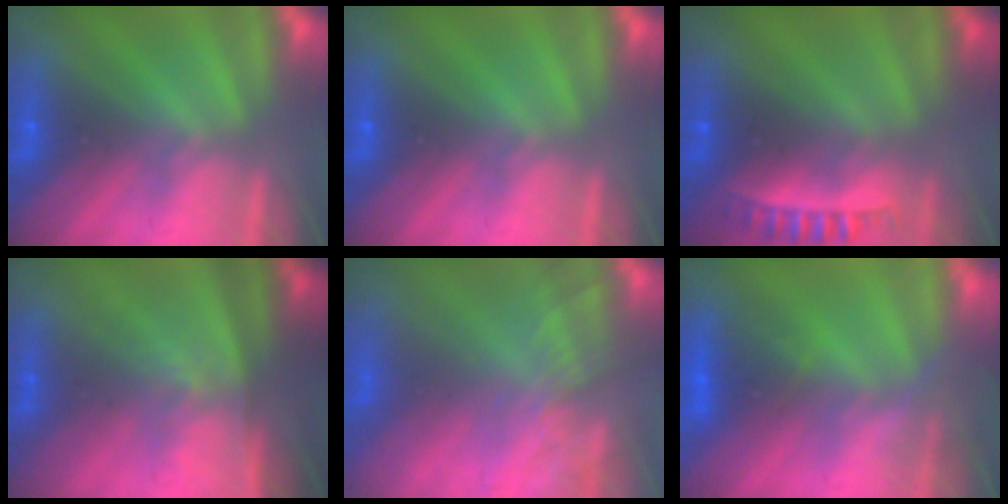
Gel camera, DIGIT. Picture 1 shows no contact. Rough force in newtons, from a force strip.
{"total": 0.0}
{"total": 2.4}
{"total": 1.3}
{"total": 9.0}
{"total": 4.8}